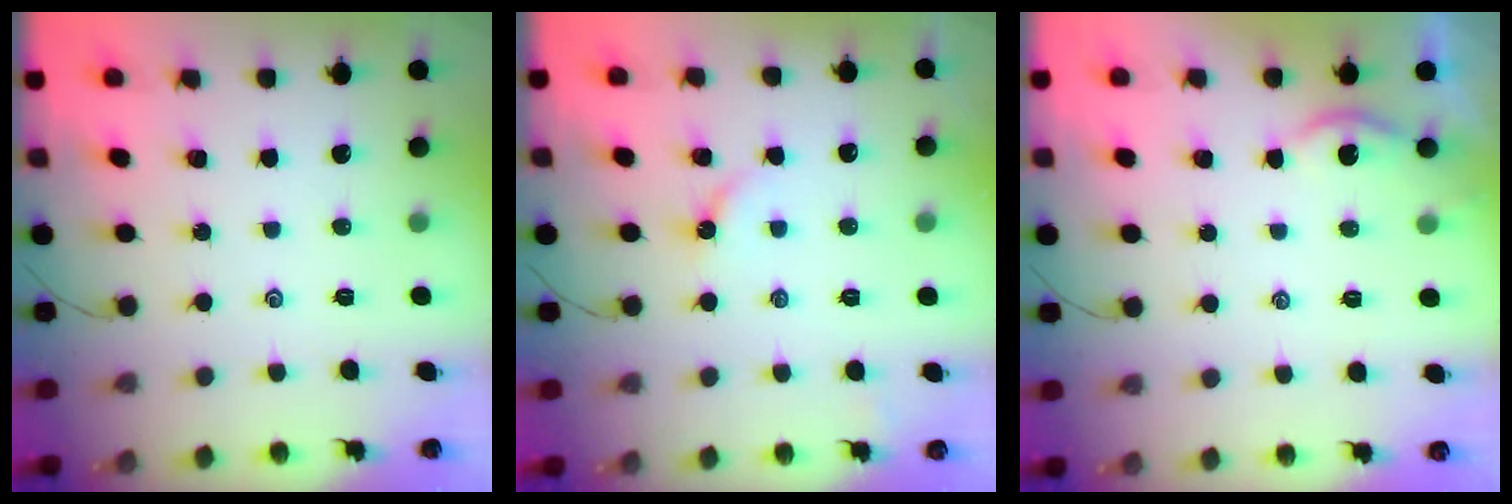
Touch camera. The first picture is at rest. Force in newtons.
{"total": 3.2, "press": 3.1, "slide": 0.5}
{"total": 2.2, "press": 2.2, "slide": 0.3}